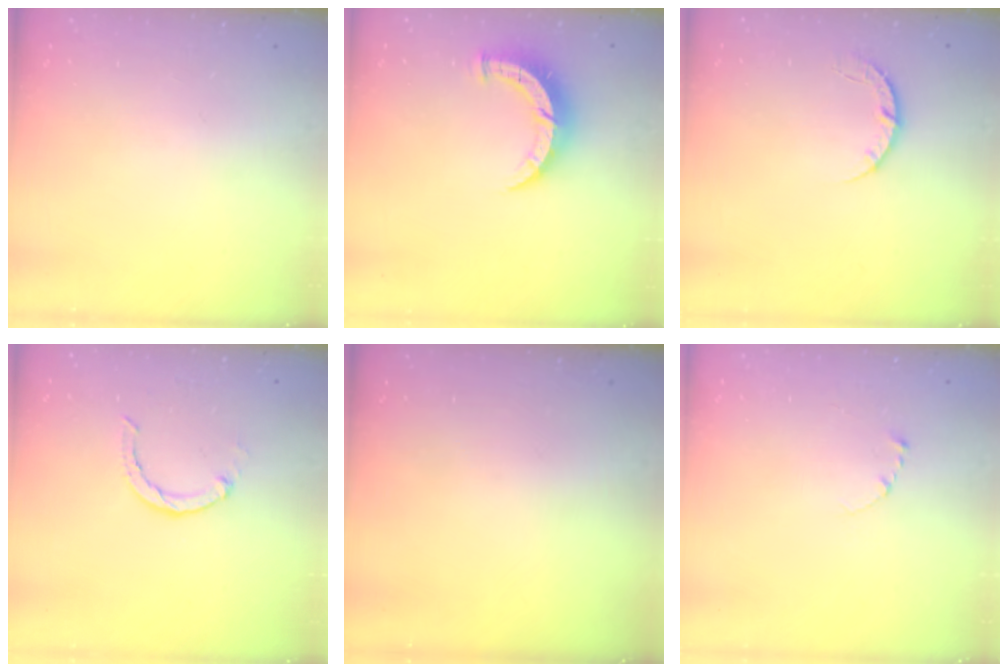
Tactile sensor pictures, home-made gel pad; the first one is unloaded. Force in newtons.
{"total": 8.0, "press": 7.9, "slide": 1.0}
{"total": 5.1, "press": 5.1, "slide": 0.7}
{"total": 3.0, "press": 3.0, "slide": 0.4}
{"total": 0.0}
{"total": 2.7, "press": 2.7, "slide": 0.3}